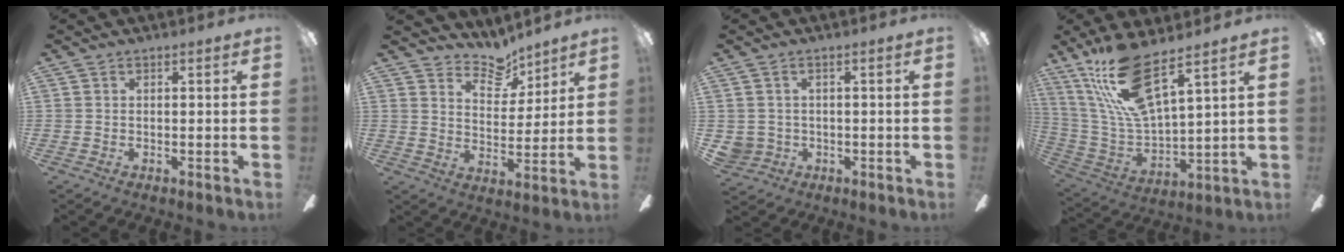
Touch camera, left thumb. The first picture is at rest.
{"total": 8.1, "force": [7.1, 3.4, 2.1], "torque": [-0.027, -0.048, 0.128]}
{"total": 3.2, "force": [-0.1, 3.1, 0.4], "torque": [-0.021, 0.004, -0.001]}
{"total": 18.1, "force": [12.0, 5.3, 12.5], "torque": [-0.271, -0.059, 0.210]}